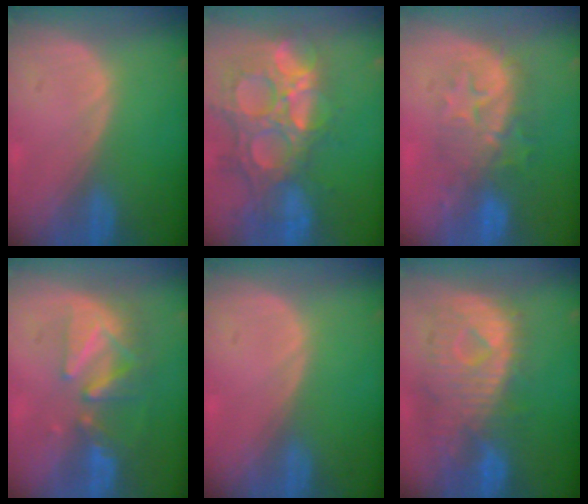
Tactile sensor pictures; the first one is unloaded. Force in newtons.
{"total": 14.8, "press": 12.1, "slide": 8.4}
{"total": 8.6, "press": 8.3, "slide": 2.1}
{"total": 8.4, "press": 7.8, "slide": 3.2}
{"total": 0.0}
{"total": 11.1, "press": 9.8, "slide": 5.2}